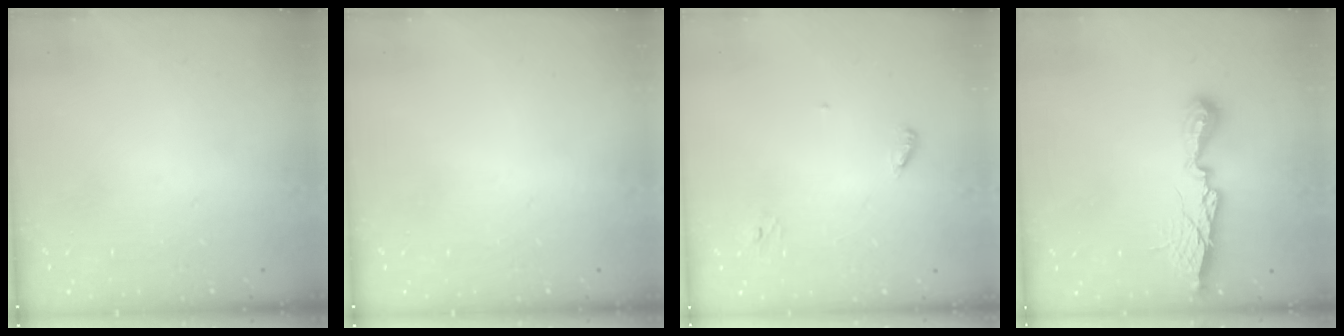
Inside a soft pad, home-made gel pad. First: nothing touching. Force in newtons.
{"total": 0.0}
{"total": 3.4, "press": 3.4, "slide": 0.3}
{"total": 11.0, "press": 11.0, "slide": 0.4}